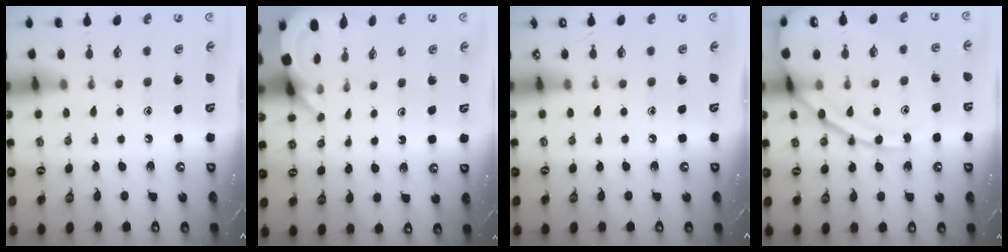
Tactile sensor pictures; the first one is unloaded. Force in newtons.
{"total": 3.7, "press": 3.7, "slide": 0.3}
{"total": 0.0}
{"total": 16.3, "press": 16.2, "slide": 1.6}